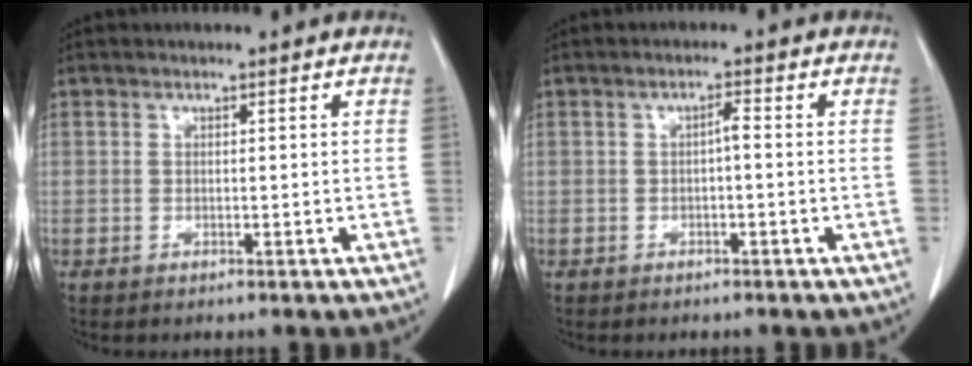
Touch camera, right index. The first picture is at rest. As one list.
[{"total": 1.5, "force": [-0.2, 0.2, 1.4], "torque": [-0.023, 0.004, -0.004]}]